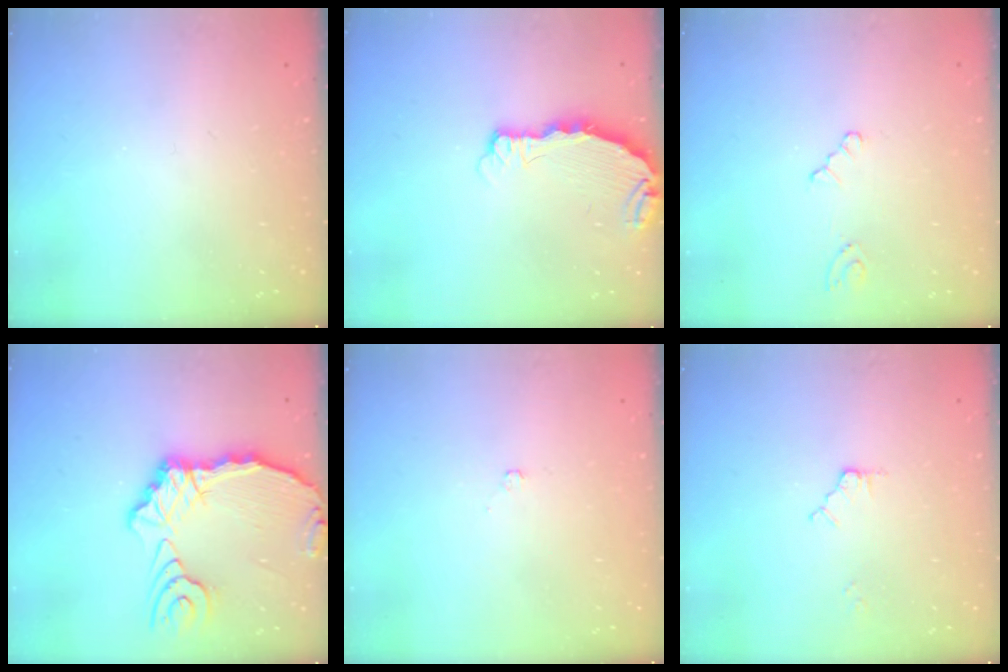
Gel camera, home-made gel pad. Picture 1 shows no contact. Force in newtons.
{"total": 4.2, "press": 4.2, "slide": 0.1}
{"total": 2.8, "press": 2.8, "slide": 0.4}
{"total": 15.1, "press": 15.0, "slide": 2.1}
{"total": 1.8, "press": 1.8, "slide": 0.3}
{"total": 3.9, "press": 3.9, "slide": 0.4}